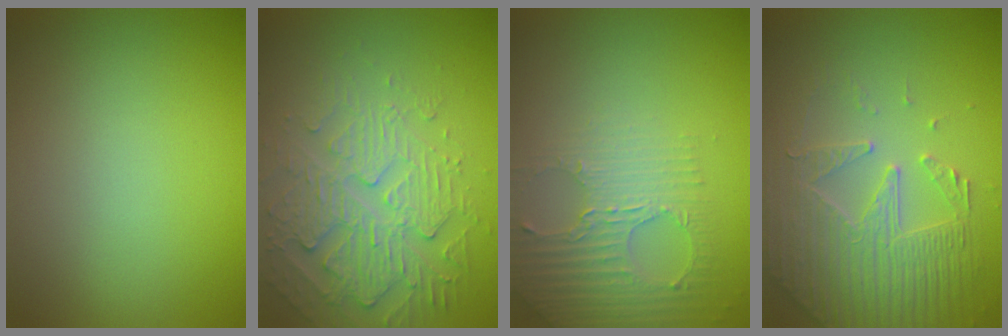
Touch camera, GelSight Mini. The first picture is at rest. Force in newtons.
{"total": 5.0, "press": 4.3, "slide": 2.6}
{"total": 2.8, "press": 2.7, "slide": 0.9}
{"total": 4.4, "press": 4.2, "slide": 1.2}